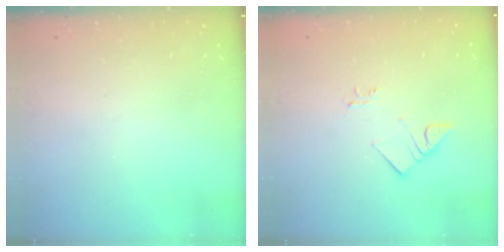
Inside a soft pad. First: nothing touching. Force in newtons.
{"total": 3.5, "press": 3.5, "slide": 0.2}